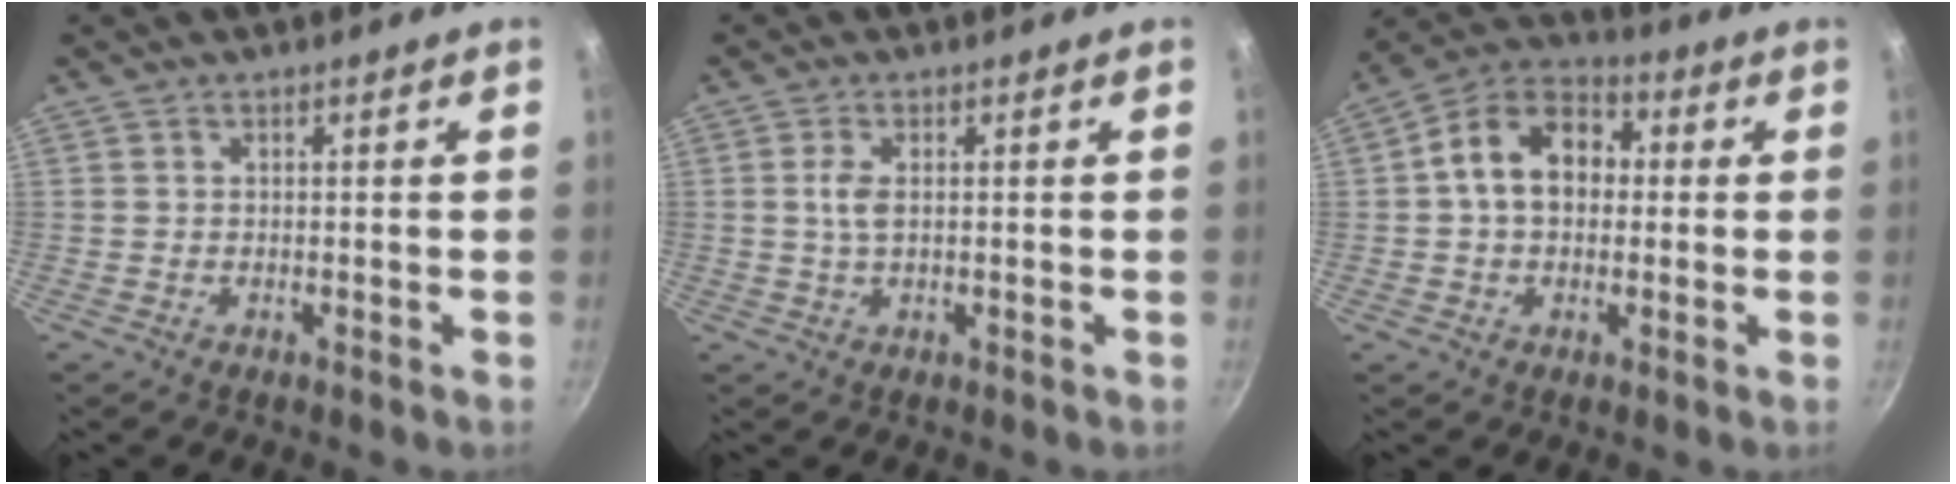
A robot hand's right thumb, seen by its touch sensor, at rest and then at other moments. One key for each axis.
{"total": 2.8, "fx": 0.3, "fy": 1.3, "fz": 2.5, "tx": -0.054, "ty": 0.002, "tz": 0.006}
{"total": 12.4, "fx": 0.9, "fy": 9.1, "fz": 8.3, "tx": -0.103, "ty": 0.032, "tz": -0.005}